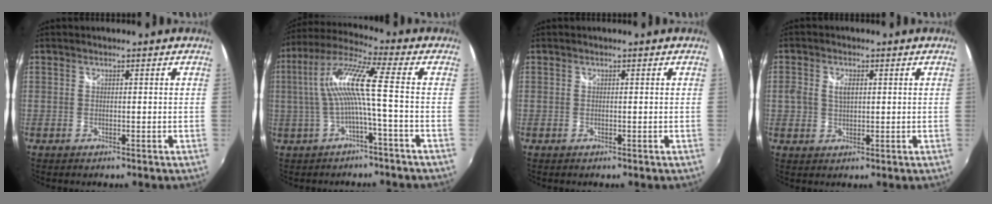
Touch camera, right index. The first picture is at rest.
{"total": 10.3, "force": [-1.0, -0.6, 10.3], "torque": [-0.205, 0.012, -0.012]}
{"total": 0.0}
{"total": 3.3, "force": [0.6, 2.2, 2.4], "torque": [-0.044, 0.004, 0.011]}